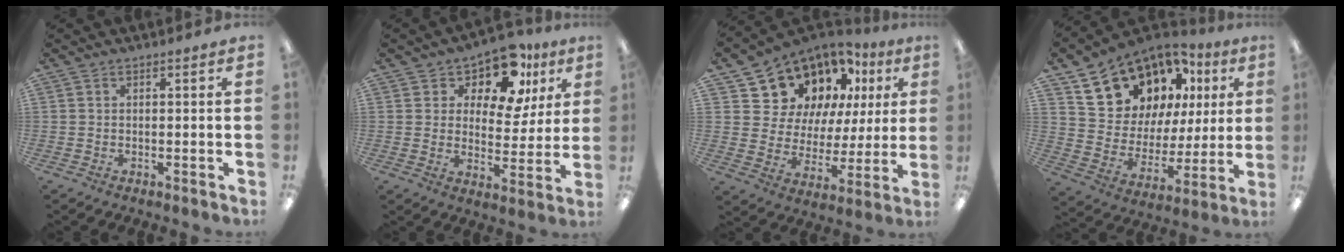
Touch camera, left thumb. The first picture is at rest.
{"total": 11.6, "force": [8.3, 5.8, 5.7], "torque": [-0.102, -0.048, 0.149]}
{"total": 13.3, "force": [9.5, 8.7, 3.2], "torque": [-0.078, -0.070, 0.183]}
{"total": 16.7, "force": [11.6, 10.6, 5.6], "torque": [-0.118, -0.073, 0.221]}